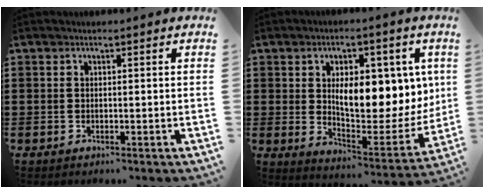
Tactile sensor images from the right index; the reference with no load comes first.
{"total": 10.8, "force": [3.2, 5.2, 8.9], "torque": [-0.132, -0.016, 0.050]}